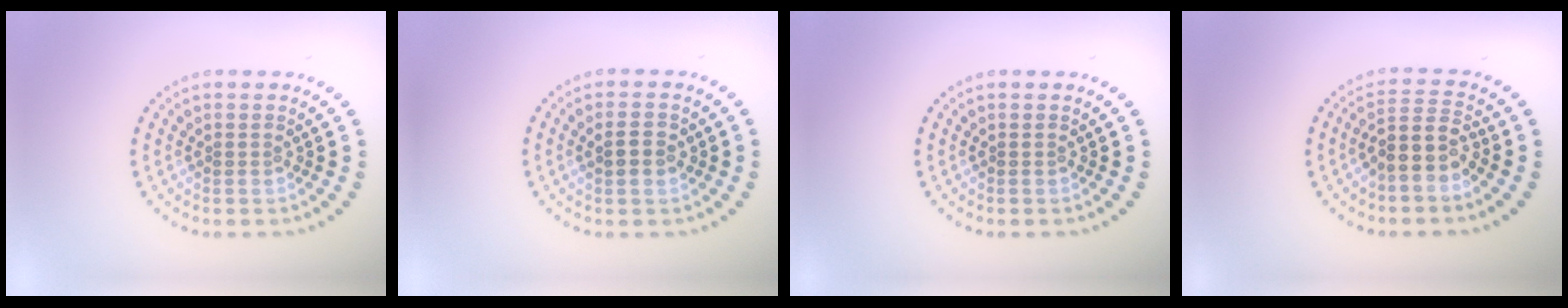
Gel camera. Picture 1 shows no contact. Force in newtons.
{"total": 2.2, "press": 2.2, "slide": 0.1}
{"total": 0.0}
{"total": 3.3, "press": 2.7, "slide": 1.9}